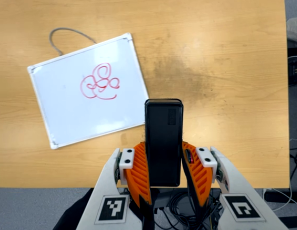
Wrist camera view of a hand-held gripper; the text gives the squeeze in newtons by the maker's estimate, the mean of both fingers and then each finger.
{"total": 4.6, "left": 3.0, "right": 6.2}